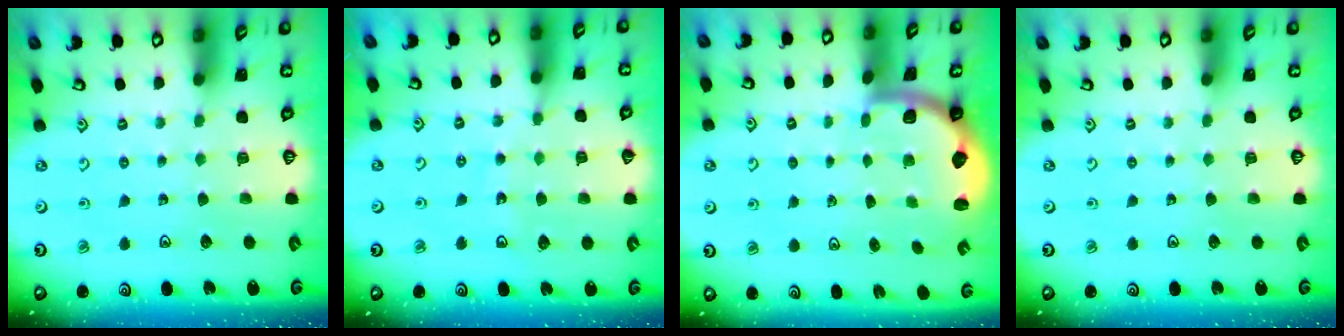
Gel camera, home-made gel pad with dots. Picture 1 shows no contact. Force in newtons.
{"total": 8.5, "press": 8.1, "slide": 2.7}
{"total": 1.9, "press": 1.8, "slide": 0.5}
{"total": 0.0}